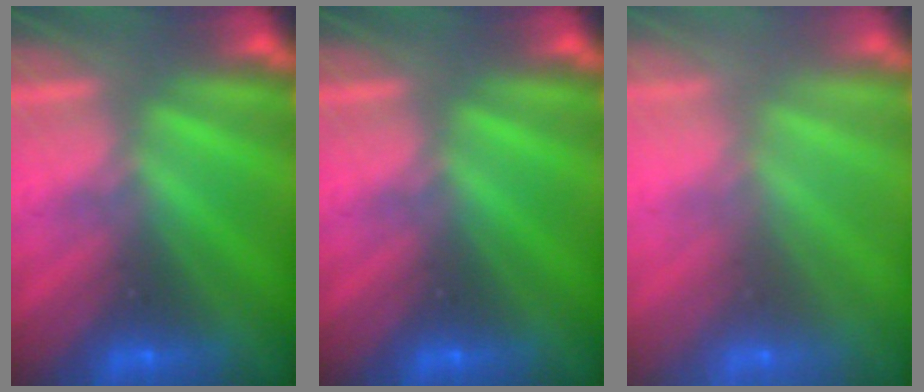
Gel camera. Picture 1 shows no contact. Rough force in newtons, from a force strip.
{"total": 0.0}
{"total": 8.8}